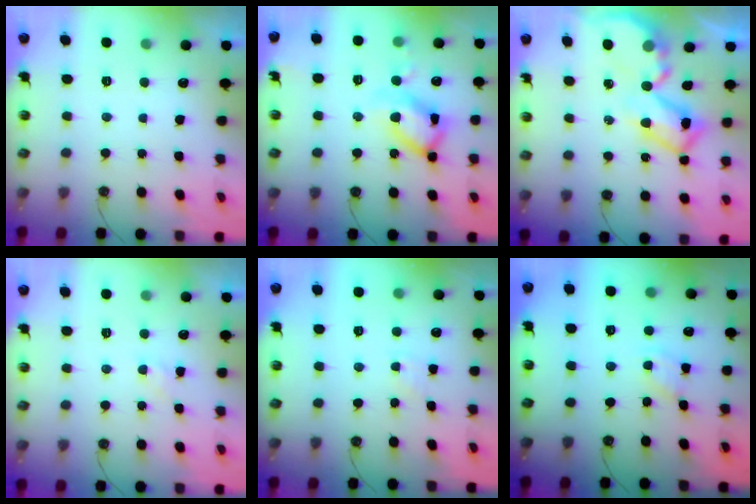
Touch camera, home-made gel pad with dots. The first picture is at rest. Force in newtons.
{"total": 14.6, "press": 14.5, "slide": 1.3}
{"total": 10.6, "press": 10.5, "slide": 0.9}
{"total": 3.3, "press": 3.3, "slide": 0.3}
{"total": 2.7, "press": 2.7, "slide": 0.4}
{"total": 1.9, "press": 1.8, "slide": 0.3}